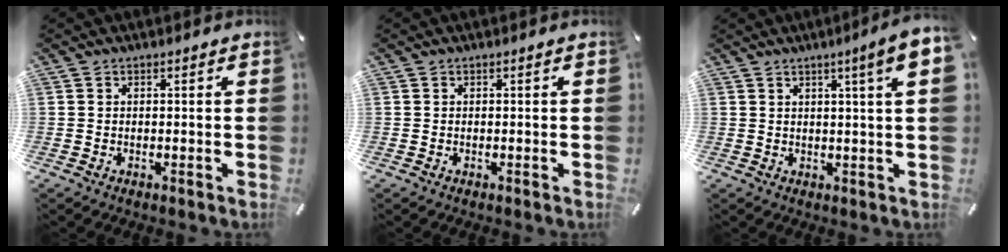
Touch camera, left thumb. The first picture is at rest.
{"total": 0.0}
{"total": 6.9, "force": [2.9, 0.1, 6.3], "torque": [-0.104, -0.006, 0.044]}